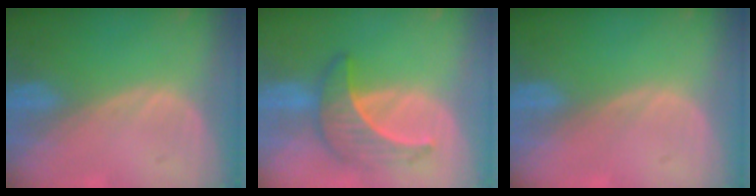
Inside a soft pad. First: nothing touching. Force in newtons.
{"total": 6.6, "press": 6.5, "slide": 1.0}
{"total": 0.0}